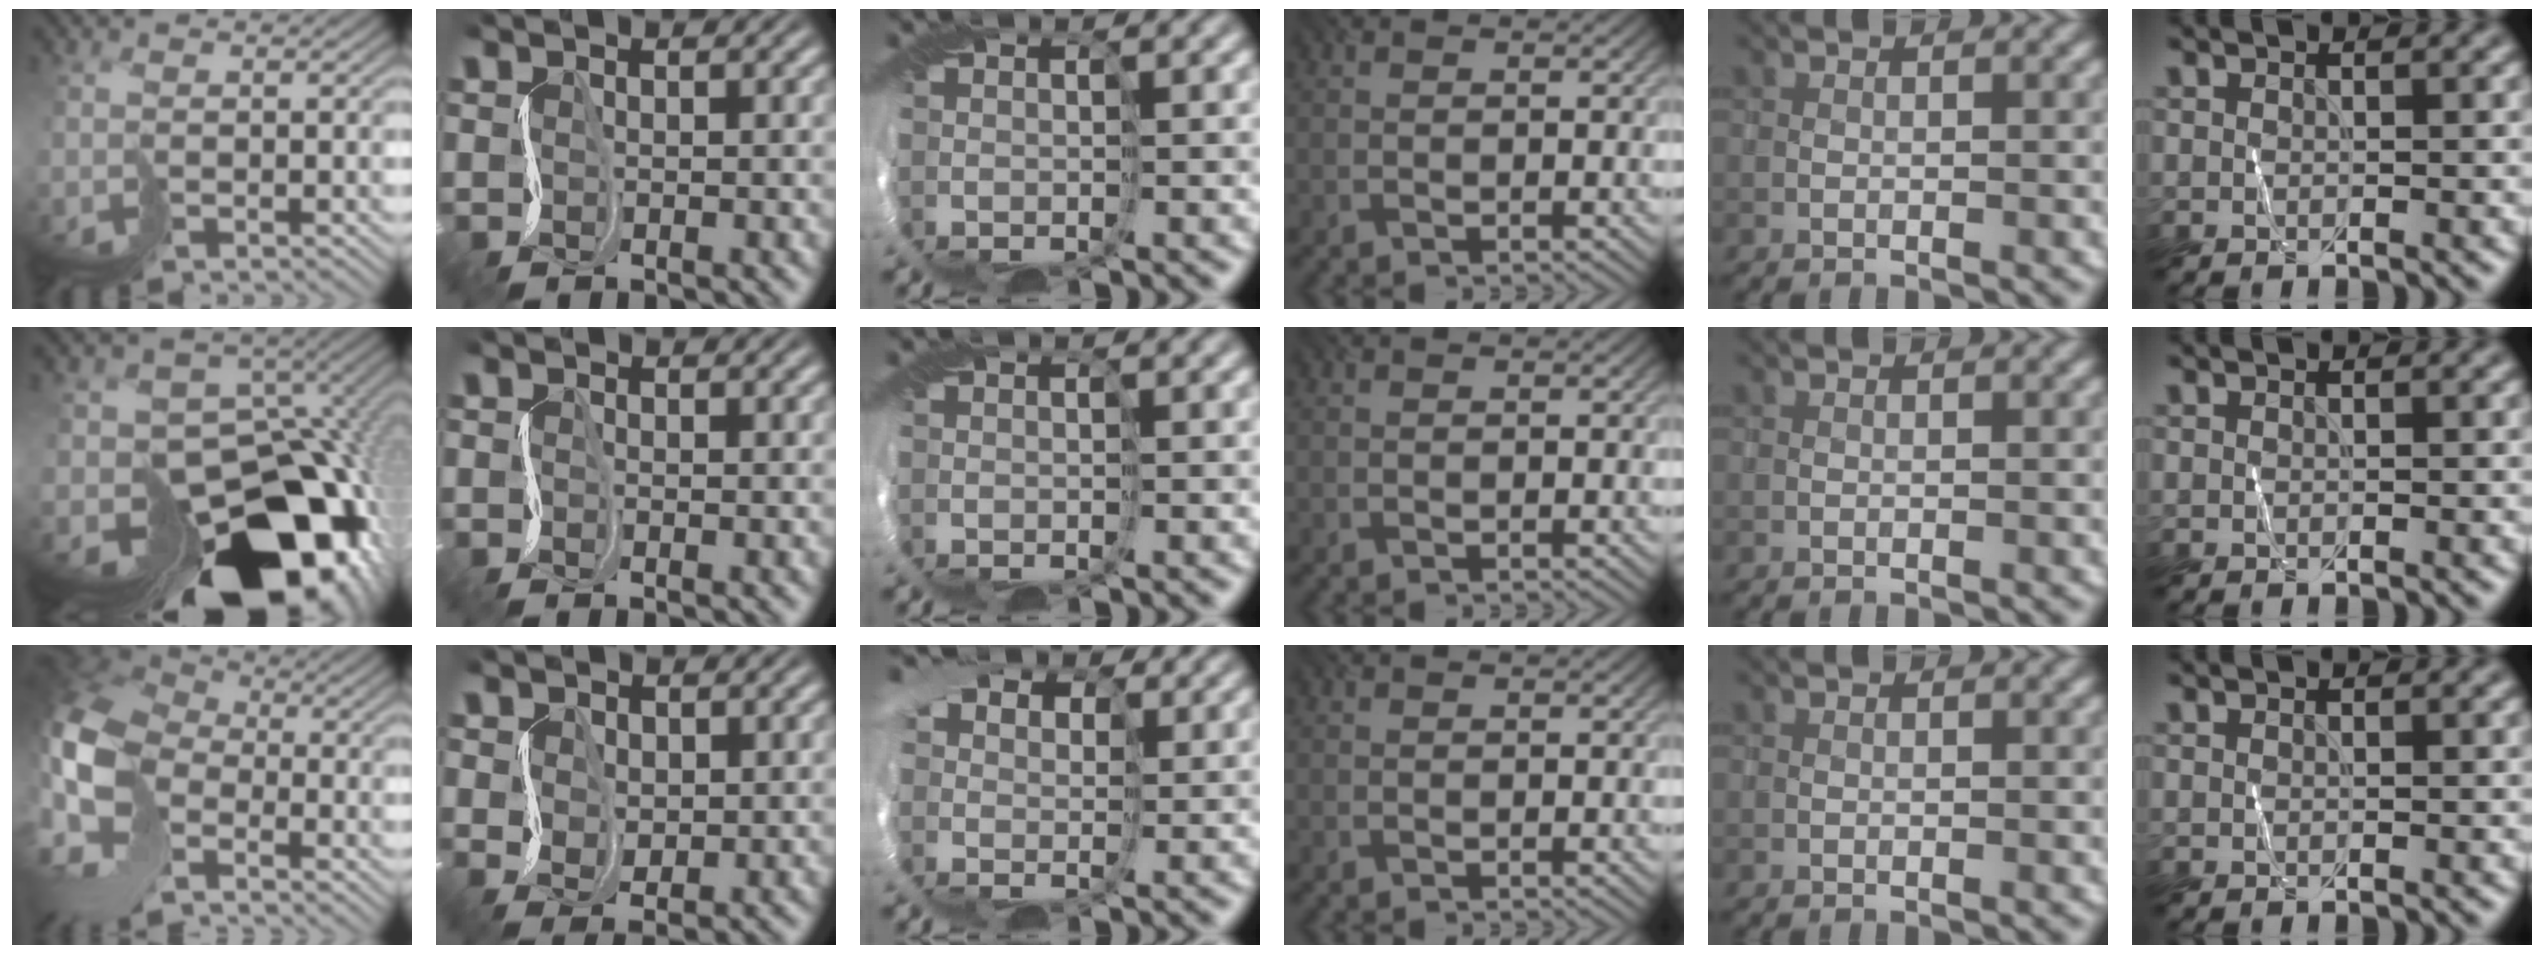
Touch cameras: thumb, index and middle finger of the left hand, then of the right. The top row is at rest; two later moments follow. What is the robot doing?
{"motion": "cut", "object": "paper"}